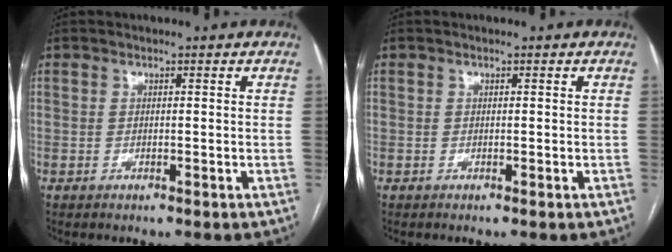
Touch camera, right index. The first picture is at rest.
{"total": 0.0}